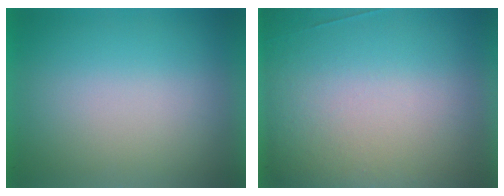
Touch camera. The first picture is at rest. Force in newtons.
{"total": 4.7}